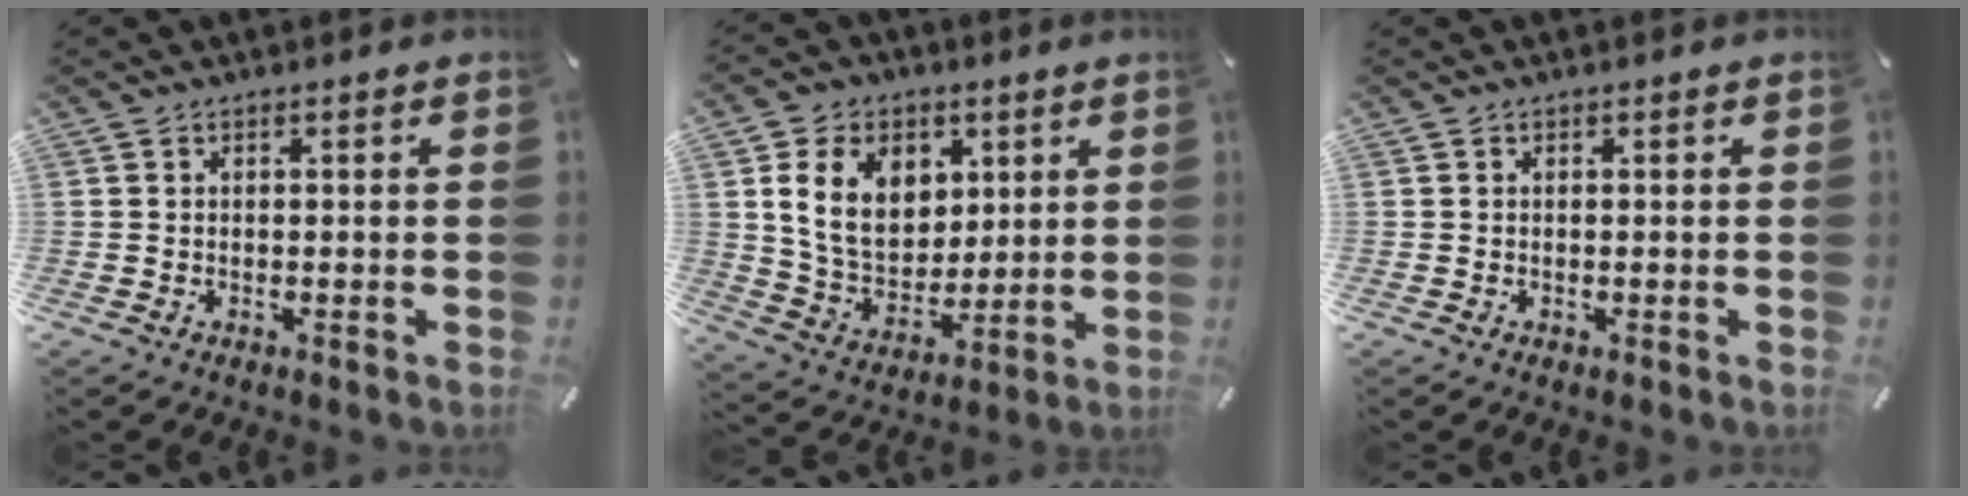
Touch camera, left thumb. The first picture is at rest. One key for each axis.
{"total": 14.1, "fx": 4.6, "fy": 10.8, "fz": 7.8, "tx": -0.156, "ty": -0.007, "tz": 0.084}
{"total": 0.0}